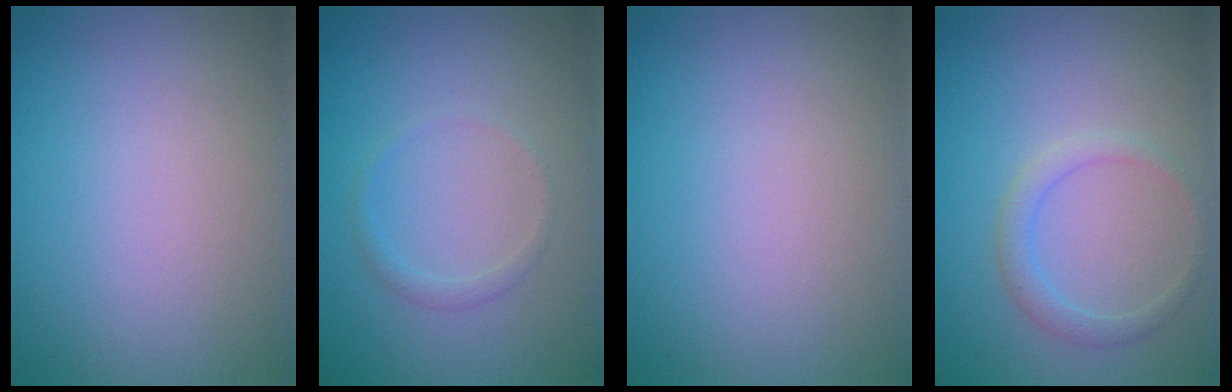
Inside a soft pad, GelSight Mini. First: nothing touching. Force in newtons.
{"total": 1.0, "press": 1.0, "slide": 0.1}
{"total": 0.0}
{"total": 1.7, "press": 1.7, "slide": 0.2}